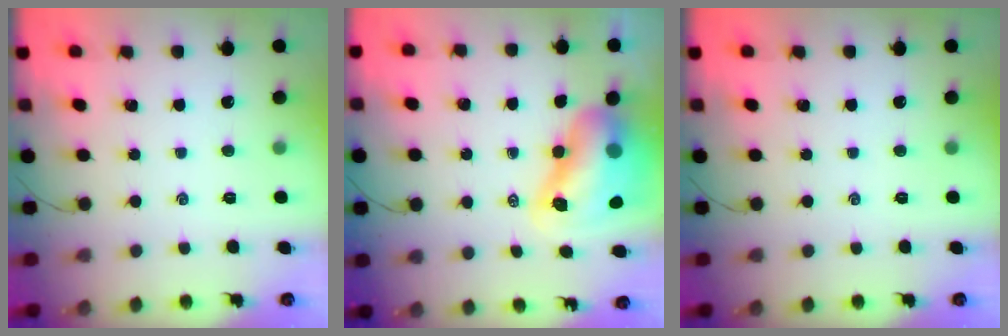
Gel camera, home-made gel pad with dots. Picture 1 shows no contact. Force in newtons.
{"total": 13.3, "press": 12.8, "slide": 3.7}
{"total": 0.0}